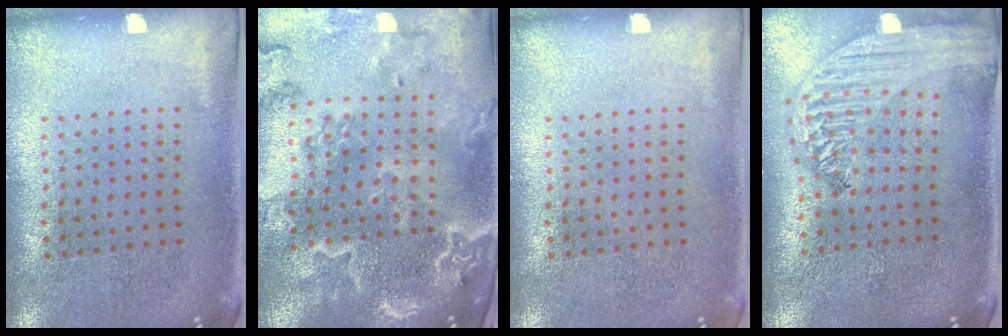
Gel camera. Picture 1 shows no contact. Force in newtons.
{"total": 3.8, "press": 3.3, "slide": 2.0}
{"total": 0.0}
{"total": 2.5, "press": 2.1, "slide": 1.3}